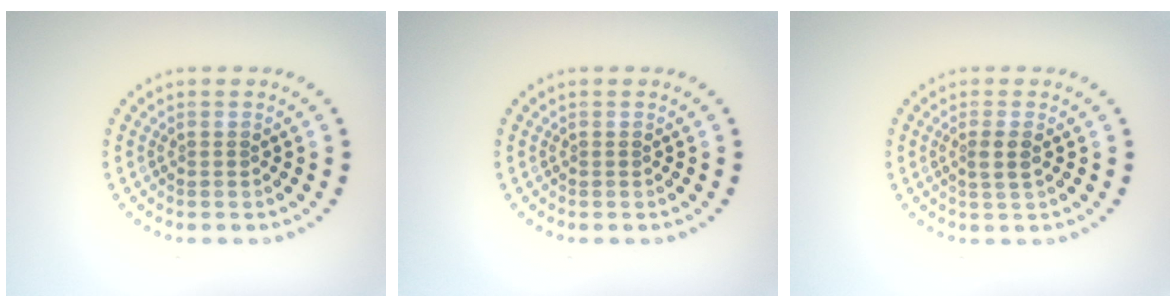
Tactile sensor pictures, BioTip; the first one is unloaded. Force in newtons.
{"total": 0.0}
{"total": 1.6, "press": 1.4, "slide": 0.7}